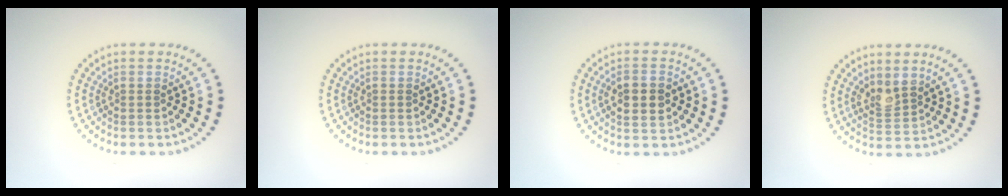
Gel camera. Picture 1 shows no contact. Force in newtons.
{"total": 0.0}
{"total": 2.9, "press": 2.9, "slide": 0.1}
{"total": 2.1, "press": 1.8, "slide": 1.1}